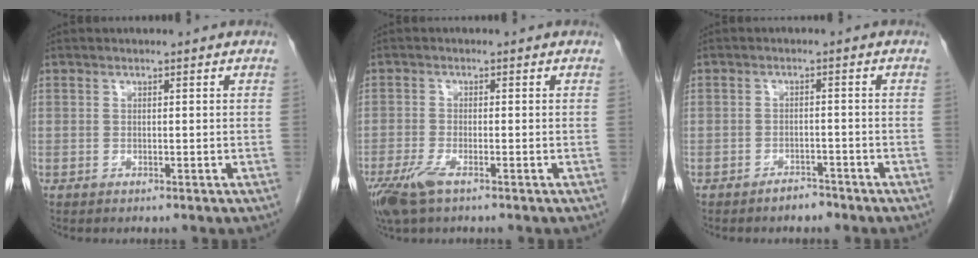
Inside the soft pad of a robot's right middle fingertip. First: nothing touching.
{"total": 4.8, "force": [-3.0, 1.1, 3.6], "torque": [-0.082, -0.014, -0.056]}
{"total": 2.1, "force": [-1.9, 0.8, 0.7], "torque": [-0.016, 0.000, -0.027]}